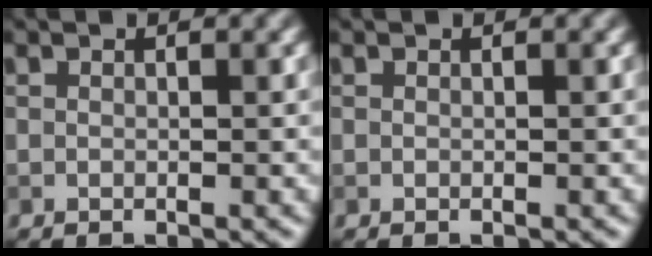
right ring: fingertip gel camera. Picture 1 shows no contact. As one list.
[{"total": 0.0}]